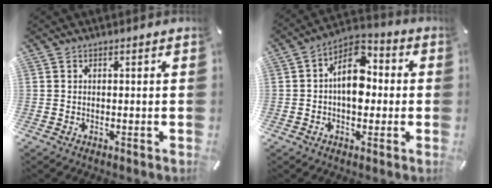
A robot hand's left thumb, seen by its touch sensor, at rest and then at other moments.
{"total": 11.0, "force": [0.2, 7.4, 8.1], "torque": [-0.129, 0.002, 0.000]}